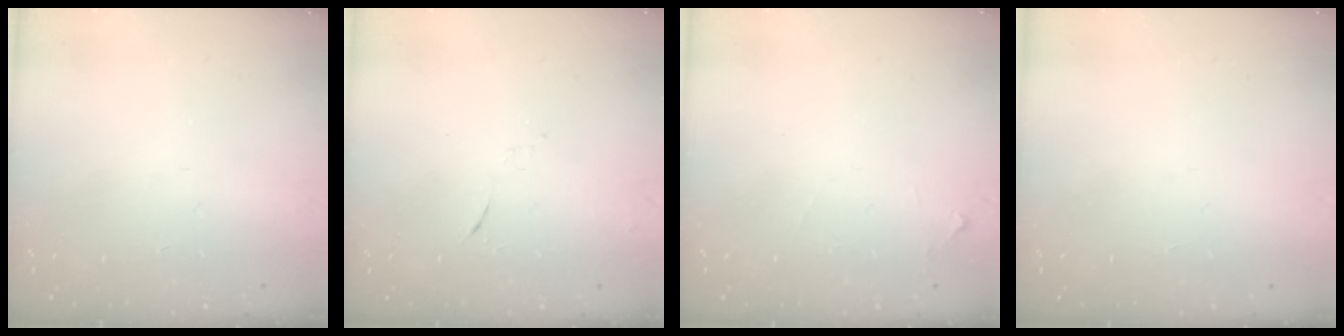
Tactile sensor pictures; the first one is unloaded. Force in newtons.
{"total": 5.2, "press": 5.1, "slide": 0.8}
{"total": 4.4, "press": 4.4, "slide": 0.7}
{"total": 1.7, "press": 1.6, "slide": 0.1}